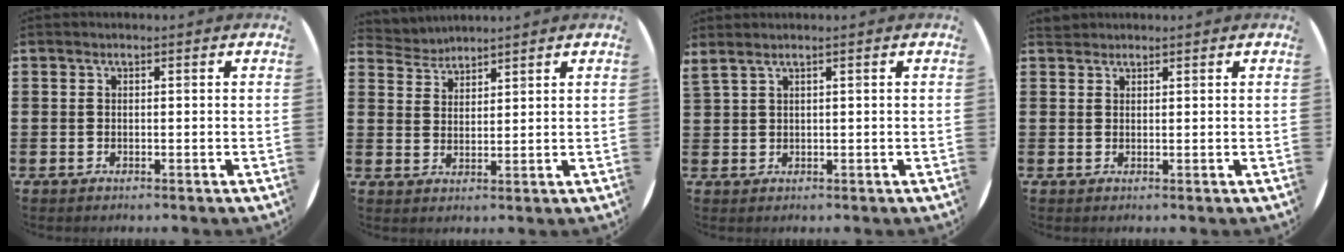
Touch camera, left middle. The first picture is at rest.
{"total": 3.2, "force": [3.2, 0.5, -0.3], "torque": [-0.004, -0.009, 0.060]}
{"total": 0.9, "force": [0.6, -0.2, 0.6], "torque": [-0.010, 0.000, 0.010]}
{"total": 1.0, "force": [1.0, 0.3, -0.1], "torque": [0.000, 0.001, 0.020]}